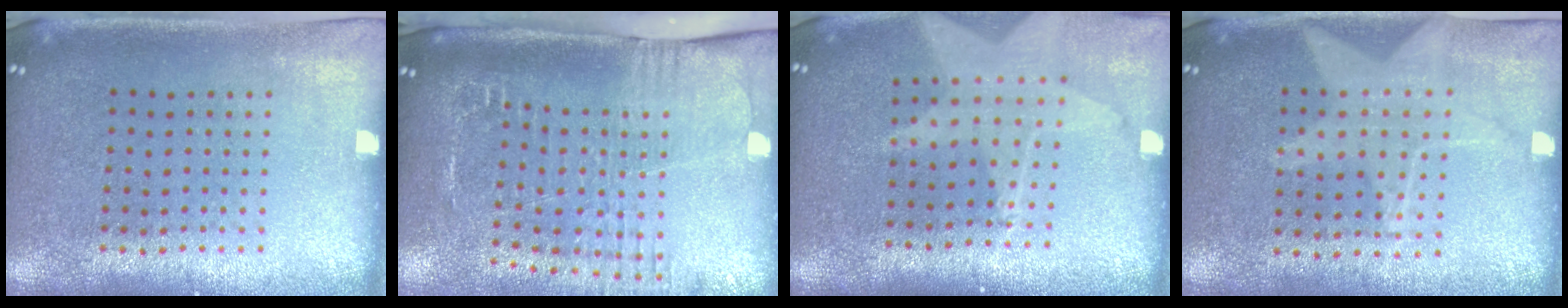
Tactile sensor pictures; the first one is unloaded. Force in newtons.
{"total": 2.6, "press": 2.1, "slide": 1.6}
{"total": 2.0, "press": 1.6, "slide": 1.2}
{"total": 1.1, "press": 1.0, "slide": 0.4}